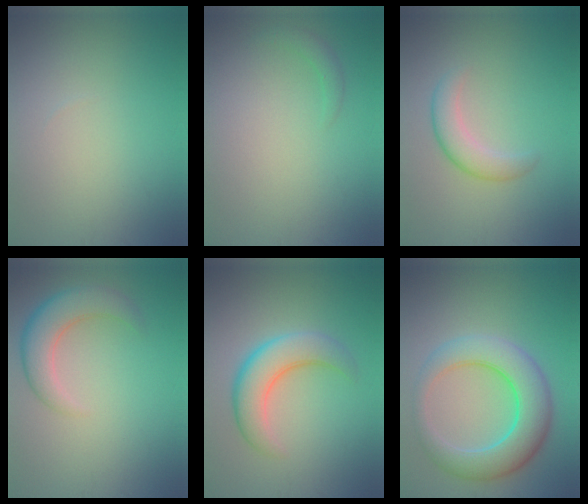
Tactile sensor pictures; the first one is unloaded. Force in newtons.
{"total": 1.1, "press": 1.1, "slide": 0.1}
{"total": 2.8, "press": 2.8, "slide": 0.2}
{"total": 4.3, "press": 4.3, "slide": 0.2}
{"total": 5.2, "press": 5.2, "slide": 0.3}
{"total": 7.6, "press": 7.6, "slide": 0.2}